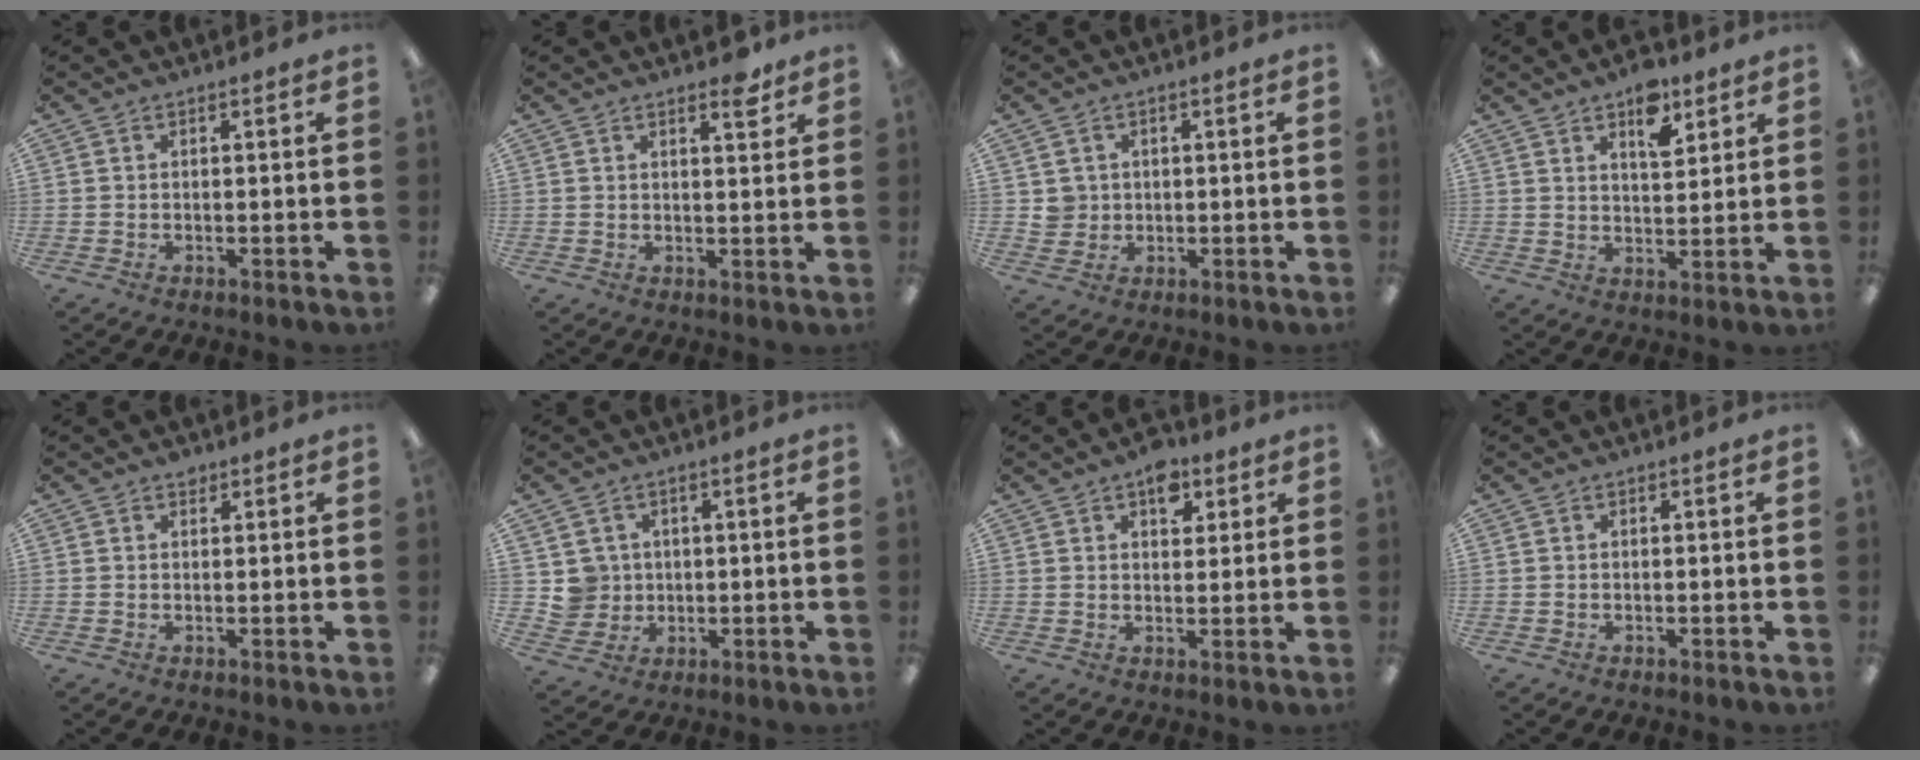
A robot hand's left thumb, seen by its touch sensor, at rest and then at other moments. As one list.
[{"total": 3.5, "force": [2.9, 1.0, 1.7], "torque": [-0.007, -0.017, 0.043]}, {"total": 3.5, "force": [0.8, 3.4, 0.0], "torque": [-0.002, 0.004, 0.014]}, {"total": 8.1, "force": [5.4, 4.0, 4.5], "torque": [-0.056, -0.025, 0.089]}, {"total": 1.4, "force": [1.0, 0.8, 0.4], "torque": [-0.001, -0.002, 0.017]}, {"total": 5.3, "force": [1.4, 5.1, -0.1], "torque": [-0.003, 0.005, 0.028]}, {"total": 6.6, "force": [3.7, 4.1, 3.6], "torque": [-0.030, -0.009, 0.060]}, {"total": 0.0}]